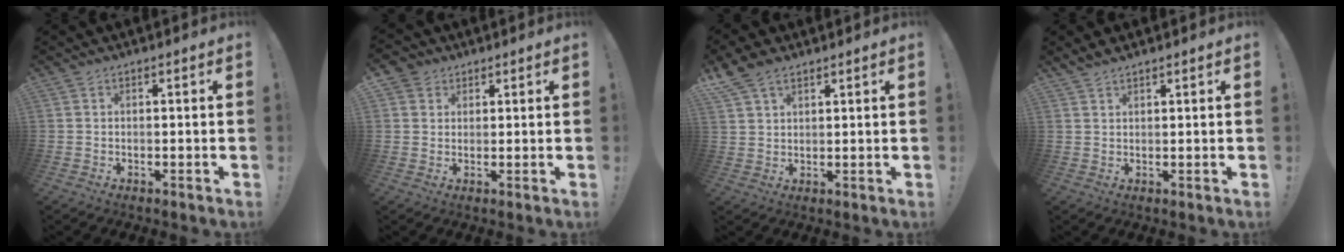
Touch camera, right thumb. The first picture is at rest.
{"total": 3.8, "force": [2.0, 3.2, 0.6], "torque": [-0.004, -0.006, 0.037]}
{"total": 7.0, "force": [5.0, 3.7, 3.3], "torque": [-0.056, -0.019, 0.097]}
{"total": 2.4, "force": [2.2, 0.6, 0.8], "torque": [-0.009, -0.013, 0.040]}